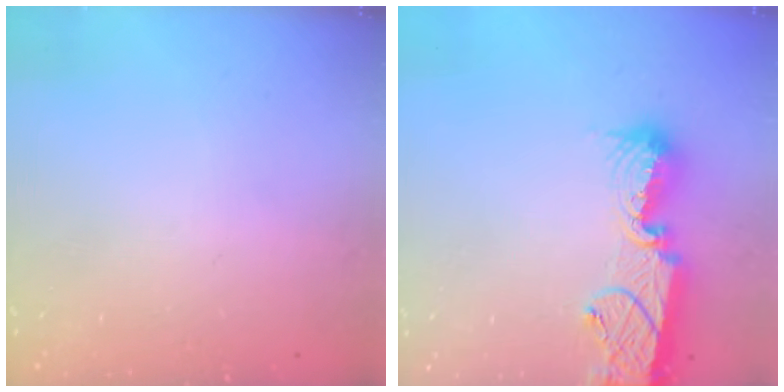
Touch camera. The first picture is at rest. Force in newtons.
{"total": 13.4, "press": 13.2, "slide": 2.3}